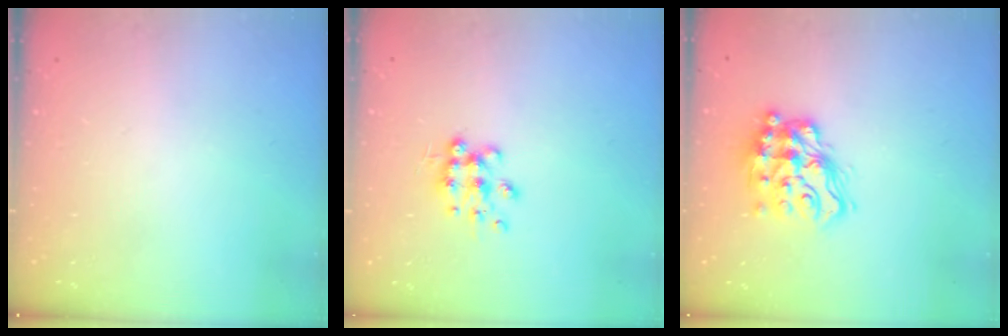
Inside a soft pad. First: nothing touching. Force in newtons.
{"total": 8.0, "press": 8.0, "slide": 0.5}
{"total": 15.7, "press": 15.6, "slide": 1.7}